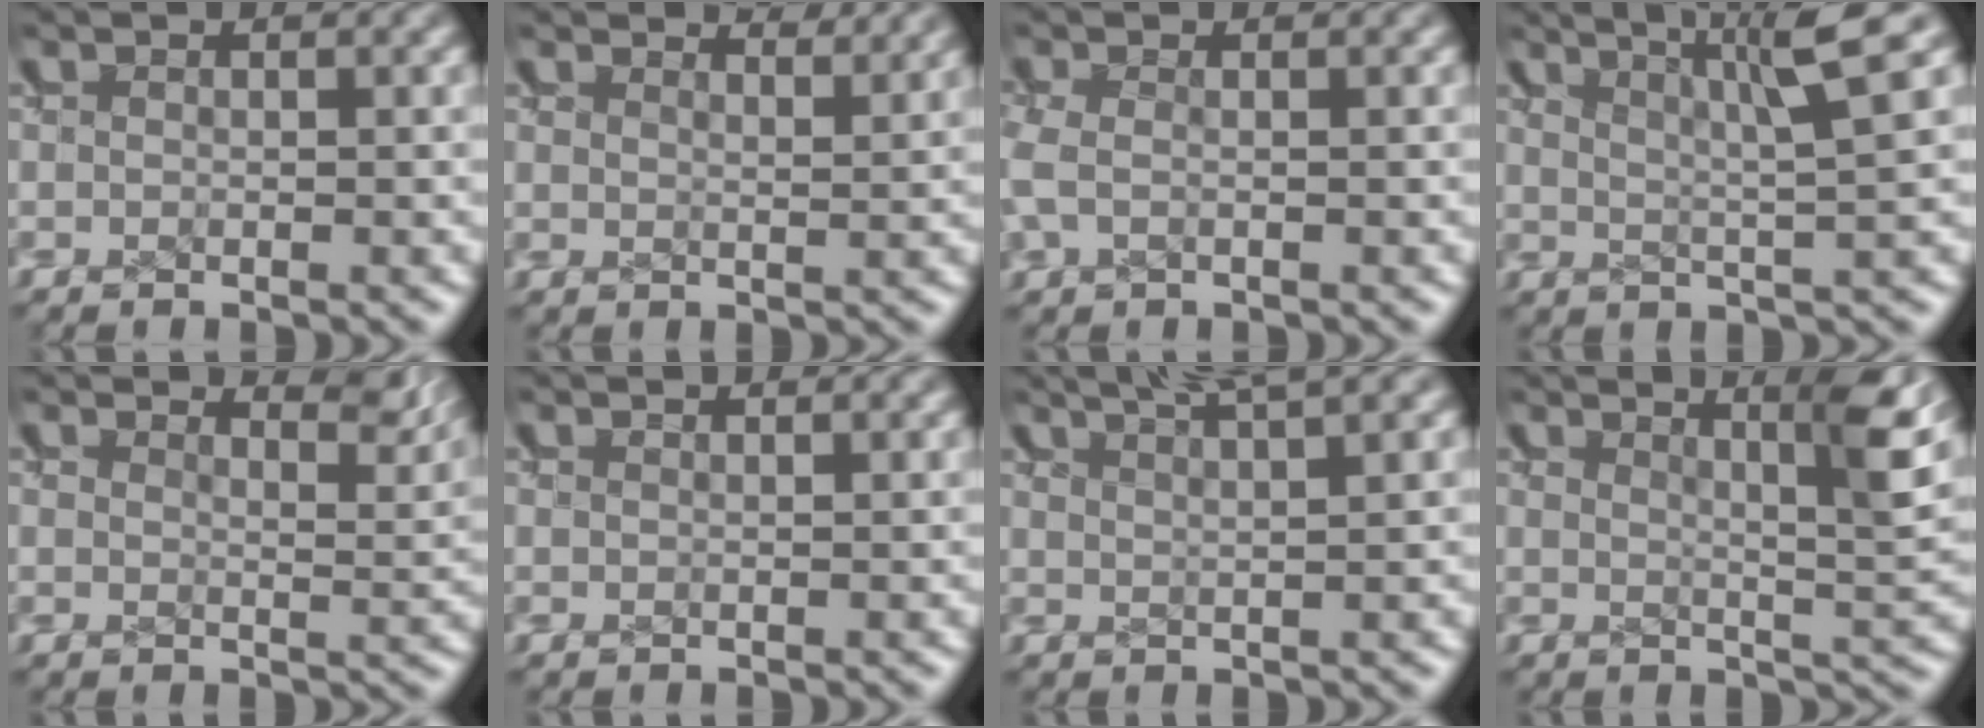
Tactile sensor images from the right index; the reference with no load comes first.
{"total": 2.8, "force": [2.7, -0.8, 0.0], "torque": [0.003, 0.001, 0.046]}
{"total": 0.9, "force": [0.4, 0.1, 0.8], "torque": [-0.021, -0.002, 0.014]}
{"total": 5.2, "force": [3.7, -0.2, 3.5], "torque": [-0.018, 0.012, 0.058]}
{"total": 4.0, "force": [3.6, 0.2, 1.8], "torque": [-0.019, 0.004, 0.057]}
{"total": 1.0, "force": [0.5, -0.7, -0.4], "torque": [0.008, -0.001, 0.011]}
{"total": 4.3, "force": [4.0, -0.1, 1.8], "torque": [-0.011, 0.016, 0.063]}
{"total": 5.9, "force": [3.8, 0.1, 4.6], "torque": [-0.035, 0.005, 0.059]}